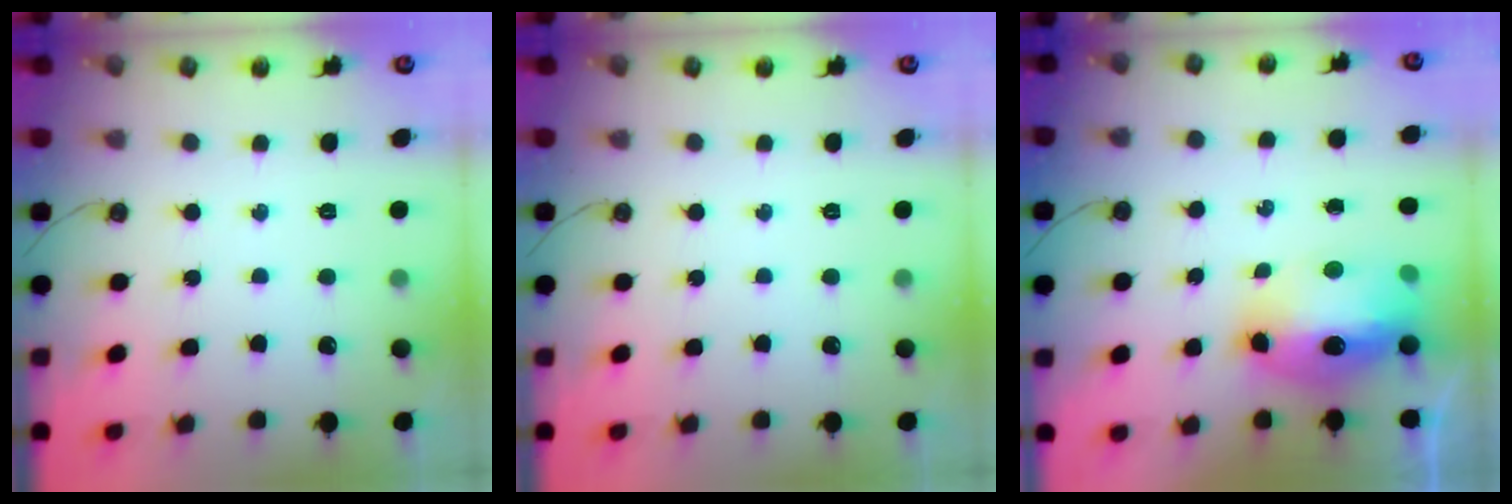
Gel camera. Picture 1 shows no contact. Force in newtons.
{"total": 0.0}
{"total": 15.8, "press": 15.7, "slide": 1.6}